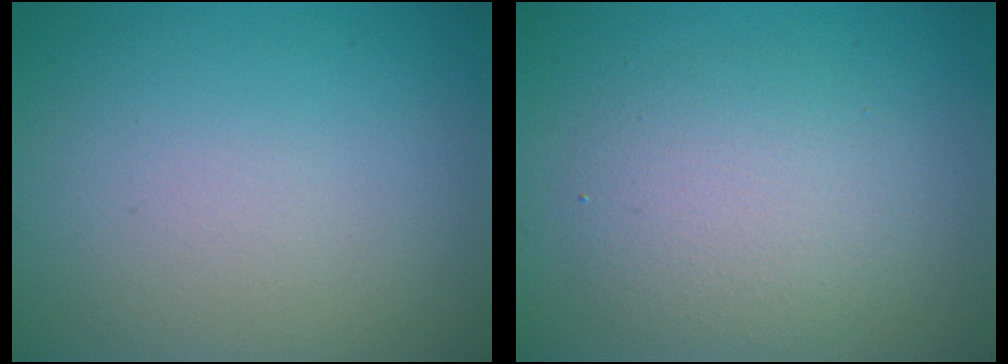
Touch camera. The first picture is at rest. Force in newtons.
{"total": 3.8, "press": 3.7, "slide": 0.3}